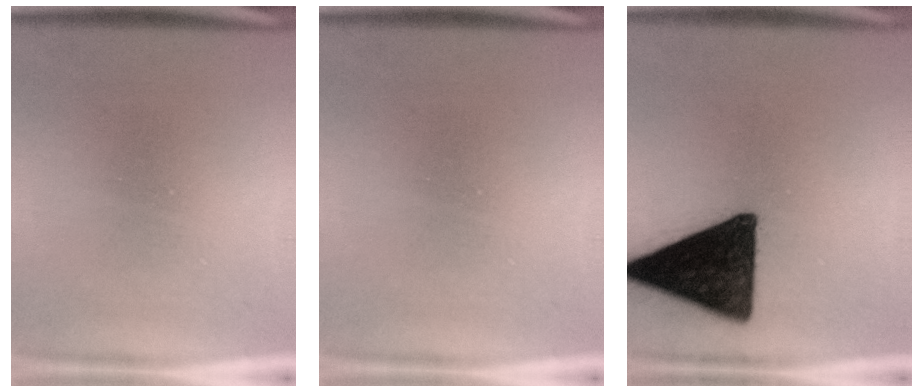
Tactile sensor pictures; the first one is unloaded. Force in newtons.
{"total": 0.0}
{"total": 17.4}